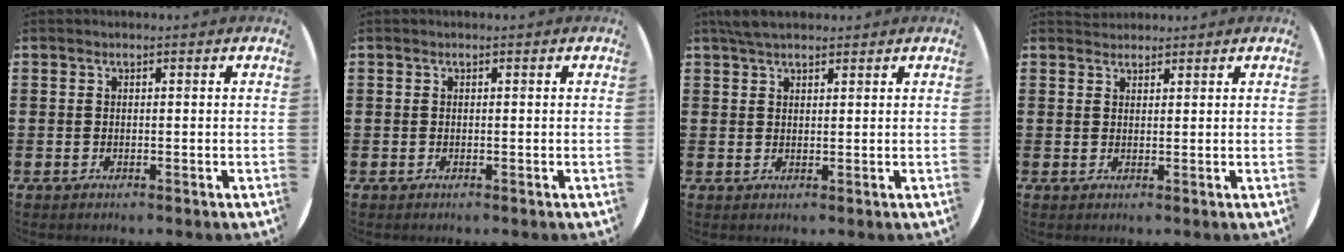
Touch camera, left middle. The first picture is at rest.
{"total": 0.0}
{"total": 3.1, "force": [2.6, 1.0, 1.2], "torque": [-0.029, 0.006, 0.050]}
{"total": 1.3, "force": [1.3, 0.4, -0.1], "torque": [0.000, 0.003, 0.026]}